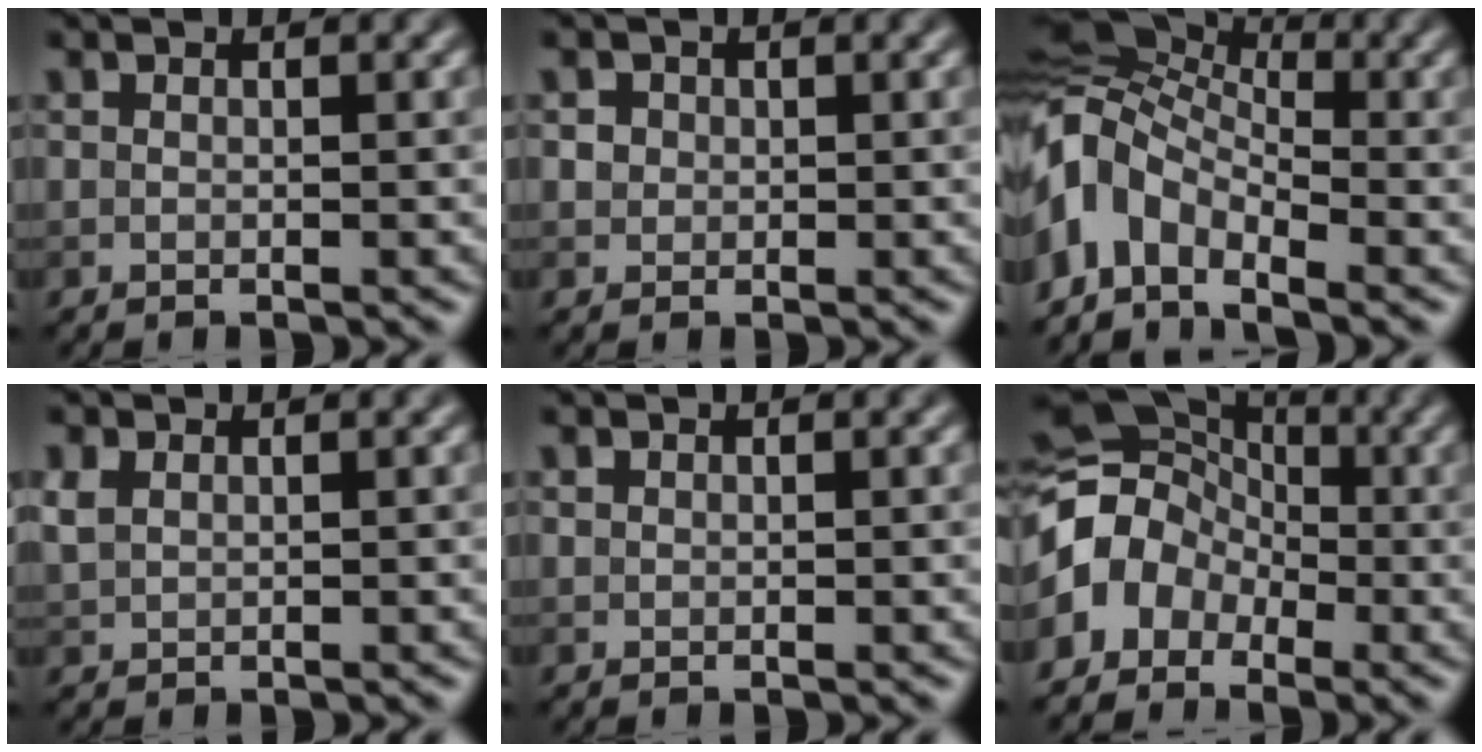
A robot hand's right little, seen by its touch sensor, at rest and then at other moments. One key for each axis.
{"total": 1.3, "fx": 0.4, "fy": 1.1, "fz": 0.4, "tx": -0.006, "ty": -0.002, "tz": 0.016}
{"total": 7.4, "fx": -2.4, "fy": 4.8, "fz": 5.0, "tx": -0.096, "ty": 0.007, "tz": -0.067}
{"total": 1.5, "fx": 0.7, "fy": 1.0, "fz": 0.8, "tx": -0.023, "ty": 0.001, "tz": 0.018}
{"total": 0.0}
{"total": 6.7, "fx": -1.8, "fy": 5.4, "fz": 3.6, "tx": -0.061, "ty": 0.008, "tz": -0.051}